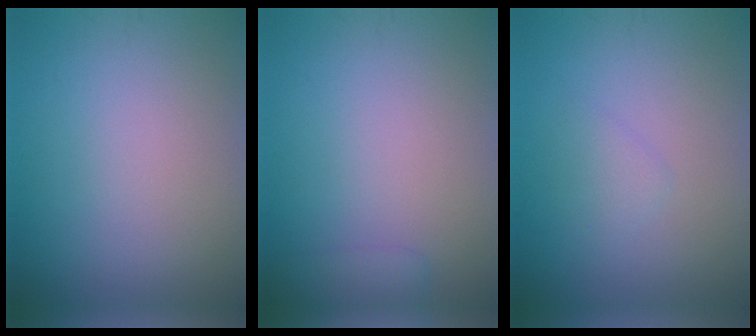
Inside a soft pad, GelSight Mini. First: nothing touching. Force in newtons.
{"total": 1.5, "press": 1.5, "slide": 0.1}
{"total": 1.2, "press": 1.2, "slide": 0.1}